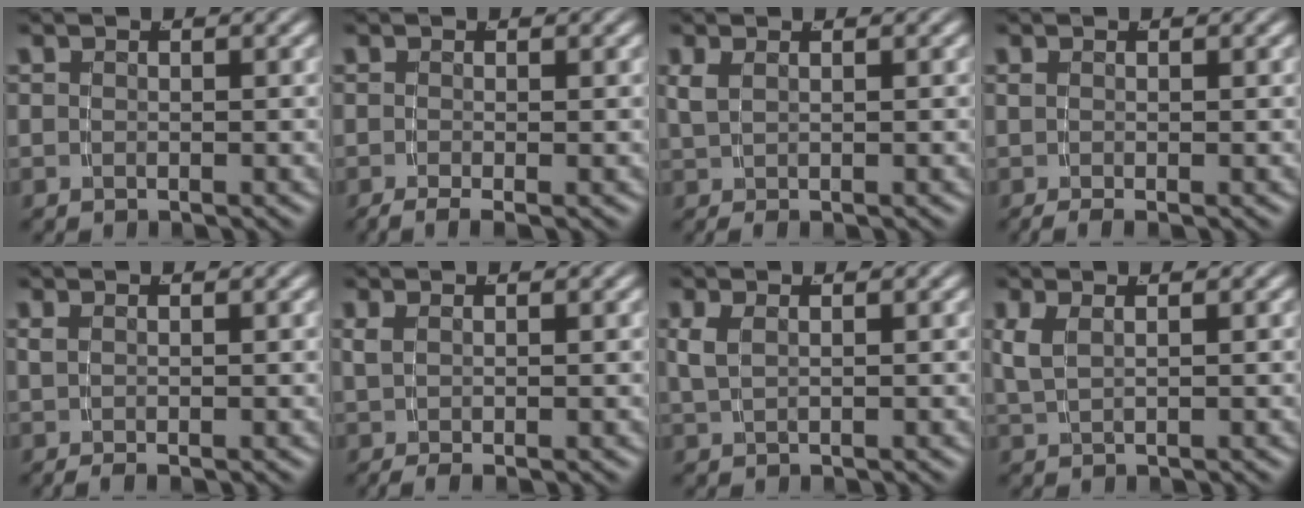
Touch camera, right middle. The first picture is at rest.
{"total": 1.7, "force": [-1.4, -0.1, 1.0], "torque": [-0.016, -0.009, -0.019]}
{"total": 1.2, "force": [0.3, 0.3, 1.1], "torque": [-0.024, 0.000, 0.013]}
{"total": 0.9, "force": [-0.6, -0.3, 0.7], "torque": [-0.007, -0.003, -0.004]}
{"total": 0.7, "force": [-0.2, -0.2, 0.7], "torque": [-0.009, -0.001, 0.004]}
{"total": 1.1, "force": [-0.2, 0.1, 1.1], "torque": [-0.019, -0.002, 0.005]}
{"total": 1.7, "force": [0.6, 0.7, 1.4], "torque": [-0.030, 0.001, 0.018]}
{"total": 2.2, "force": [0.8, 1.2, 1.7], "torque": [-0.037, 0.003, 0.021]}